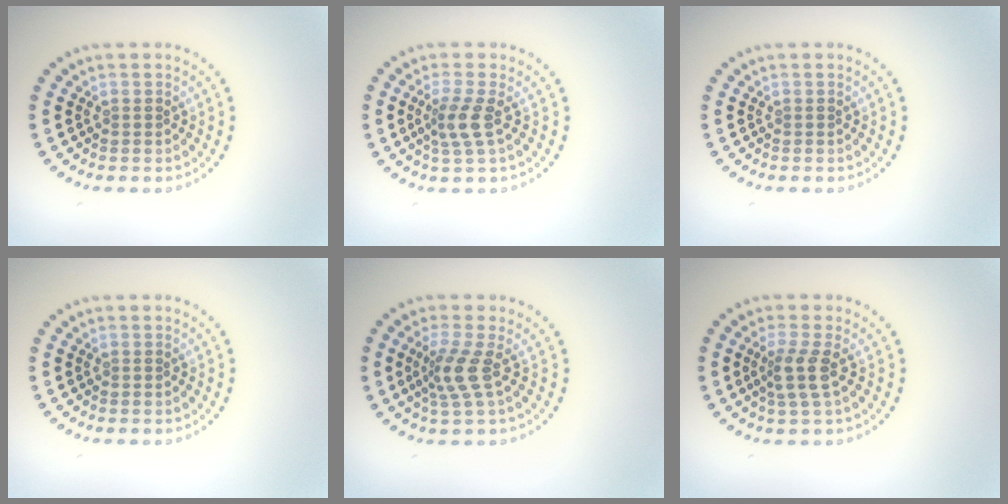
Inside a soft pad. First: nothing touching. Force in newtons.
{"total": 2.5, "press": 1.9, "slide": 1.6}
{"total": 0.0}
{"total": 0.0}
{"total": 2.8, "press": 2.0, "slide": 1.9}
{"total": 2.5, "press": 2.0, "slide": 1.5}